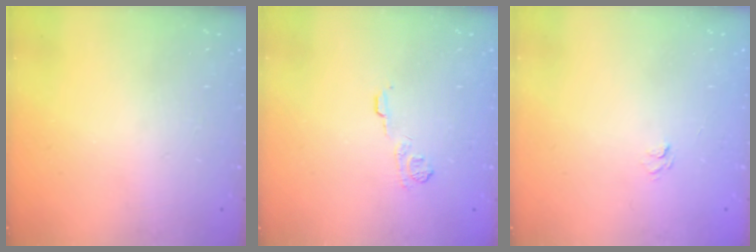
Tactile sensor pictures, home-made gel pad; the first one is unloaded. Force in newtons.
{"total": 6.8, "press": 6.6, "slide": 1.5}
{"total": 5.4, "press": 5.3, "slide": 0.9}